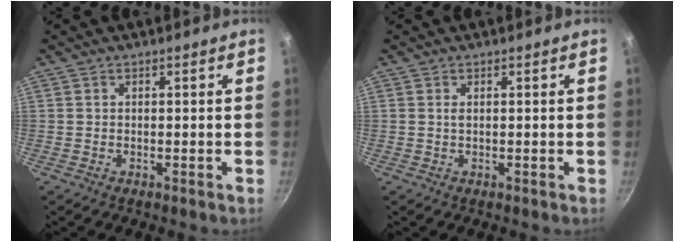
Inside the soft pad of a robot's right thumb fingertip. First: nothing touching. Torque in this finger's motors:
{"motor_torque": [-0.06, 0.26, 0.16, 0.17, -0.02]}